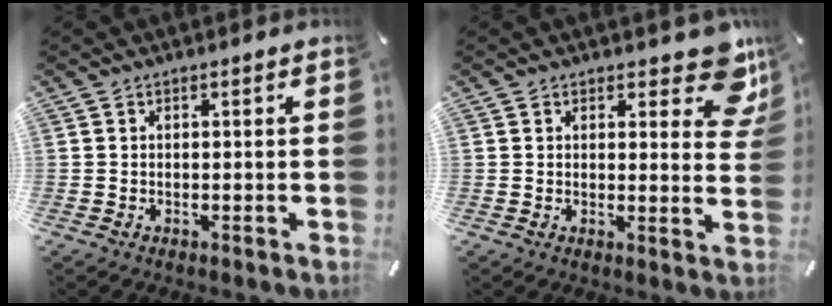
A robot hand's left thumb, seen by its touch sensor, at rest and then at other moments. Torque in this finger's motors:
{"motor_torque": [0.45, -0.15, 0.04, 0.06, -0.03]}